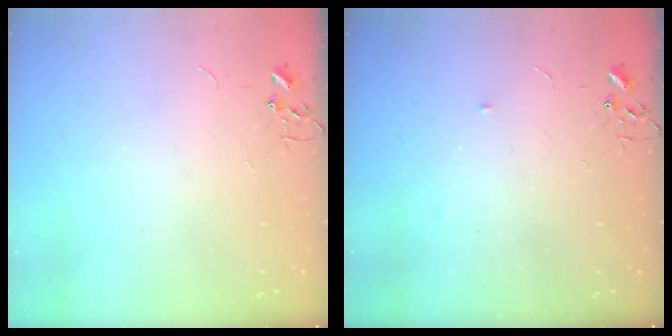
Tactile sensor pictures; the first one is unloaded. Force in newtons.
{"total": 2.8, "press": 2.8, "slide": 0.4}